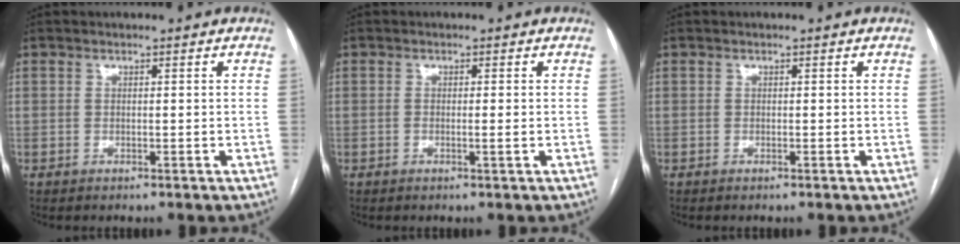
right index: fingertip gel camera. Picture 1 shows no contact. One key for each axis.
{"total": 1.1, "fx": -0.3, "fy": -0.1, "fz": 1.1, "tx": -0.021, "ty": -0.003, "tz": -0.005}
{"total": 0.0}